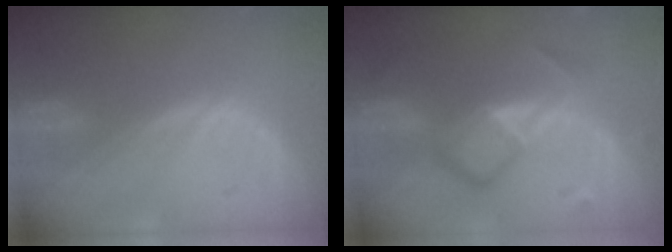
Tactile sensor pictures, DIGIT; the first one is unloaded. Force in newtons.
{"total": 6.8, "press": 5.9, "slide": 3.4}